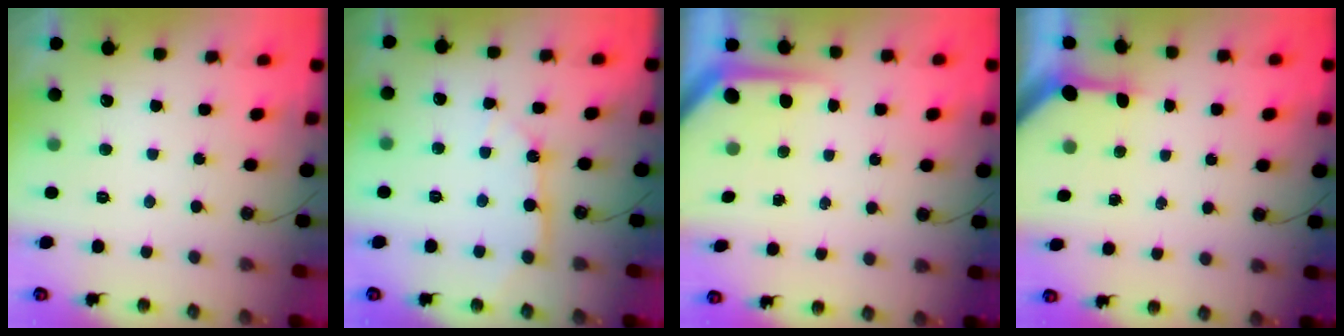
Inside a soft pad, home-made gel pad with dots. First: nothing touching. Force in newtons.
{"total": 6.1, "press": 6.1, "slide": 0.6}
{"total": 5.5, "press": 5.5, "slide": 0.2}
{"total": 3.5, "press": 3.5, "slide": 0.4}